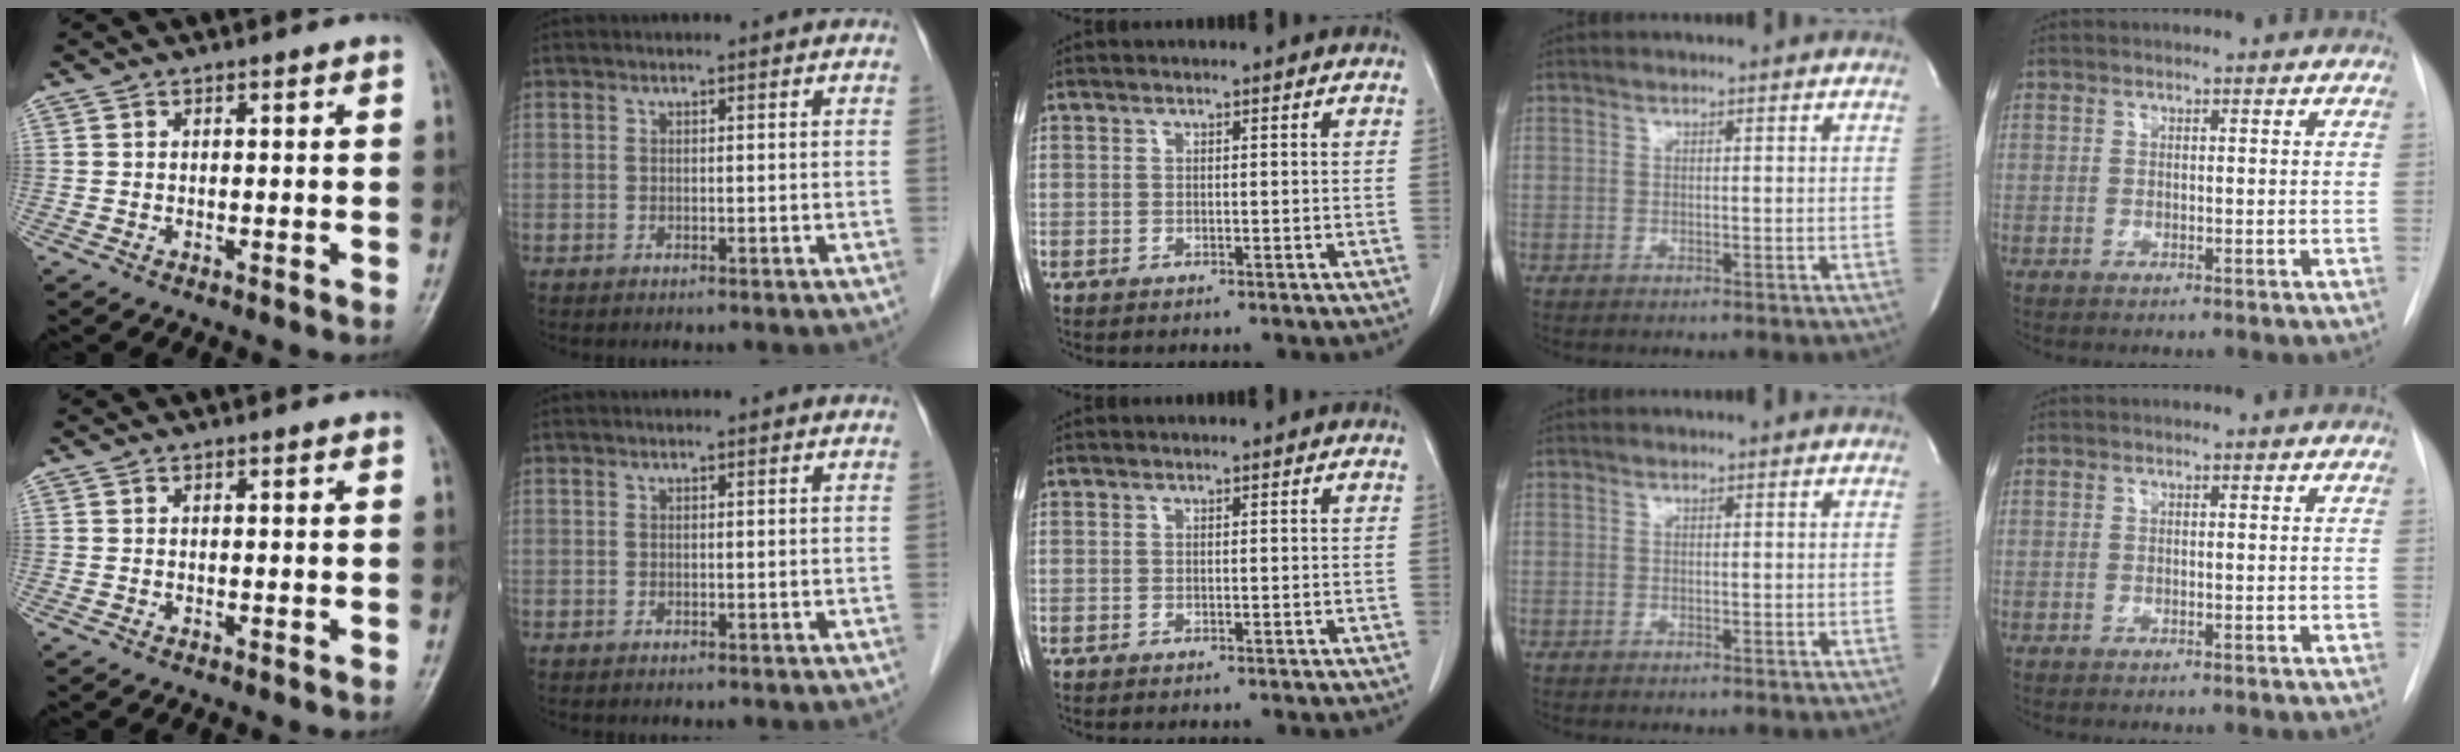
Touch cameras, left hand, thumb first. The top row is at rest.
{}